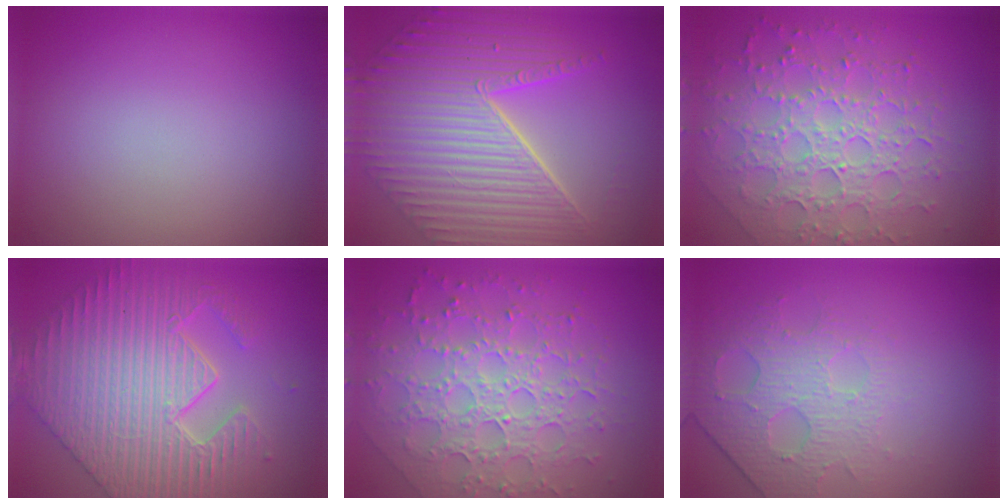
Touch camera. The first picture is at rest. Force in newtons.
{"total": 10.8, "press": 7.3, "slide": 8.0}
{"total": 7.5, "press": 5.4, "slide": 5.3}
{"total": 7.7, "press": 6.3, "slide": 4.6}
{"total": 7.5, "press": 5.4, "slide": 5.3}
{"total": 4.9, "press": 3.4, "slide": 3.6}